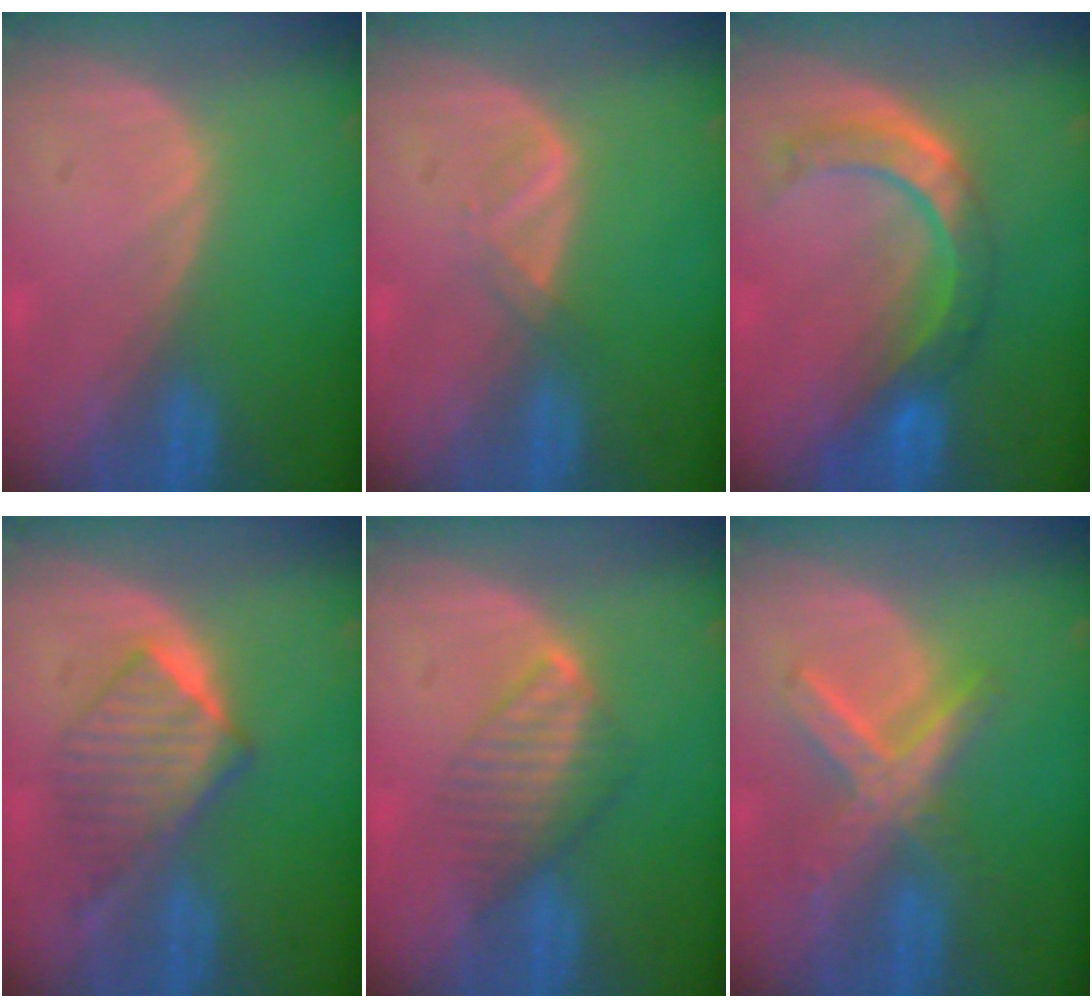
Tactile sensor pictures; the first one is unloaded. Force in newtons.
{"total": 1.8, "press": 1.7, "slide": 0.3}
{"total": 7.9, "press": 7.2, "slide": 3.3}
{"total": 6.5, "press": 6.4, "slide": 1.0}
{"total": 4.9, "press": 4.8, "slide": 0.8}
{"total": 7.2, "press": 6.3, "slide": 3.5}